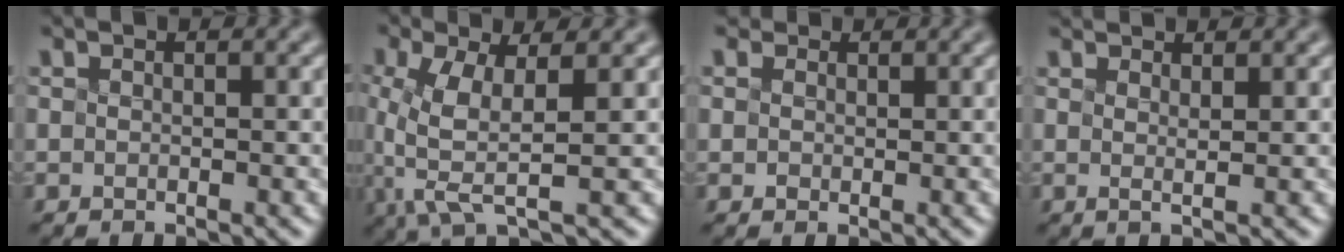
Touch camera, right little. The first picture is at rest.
{"total": 3.0, "force": [-1.4, 0.1, 2.7], "torque": [-0.097, -0.019, 0.008]}
{"total": 1.3, "force": [0.2, -0.1, -1.3], "torque": [-0.002, -0.008, 0.031]}
{"total": 0.9, "force": [0.7, -0.4, 0.4], "torque": [-0.012, -0.007, 0.010]}